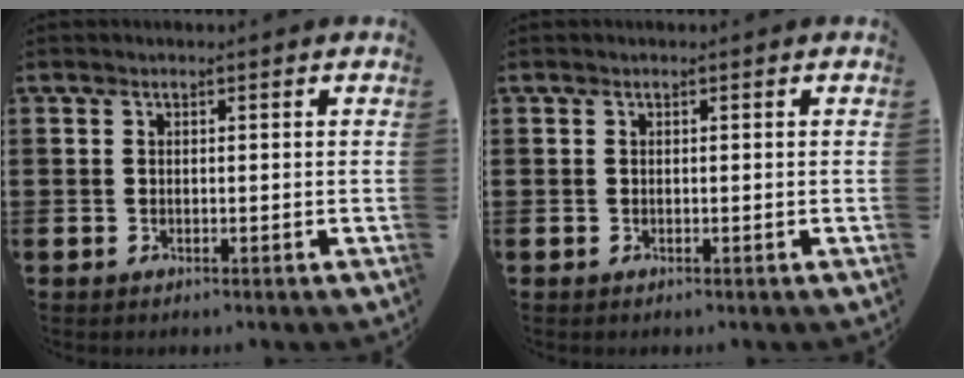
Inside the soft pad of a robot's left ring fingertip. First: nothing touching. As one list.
[{"total": 0.0}]